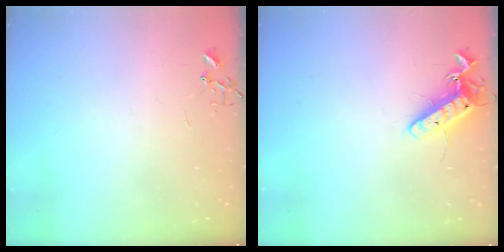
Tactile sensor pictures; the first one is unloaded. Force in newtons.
{"total": 12.3, "press": 12.2, "slide": 0.9}